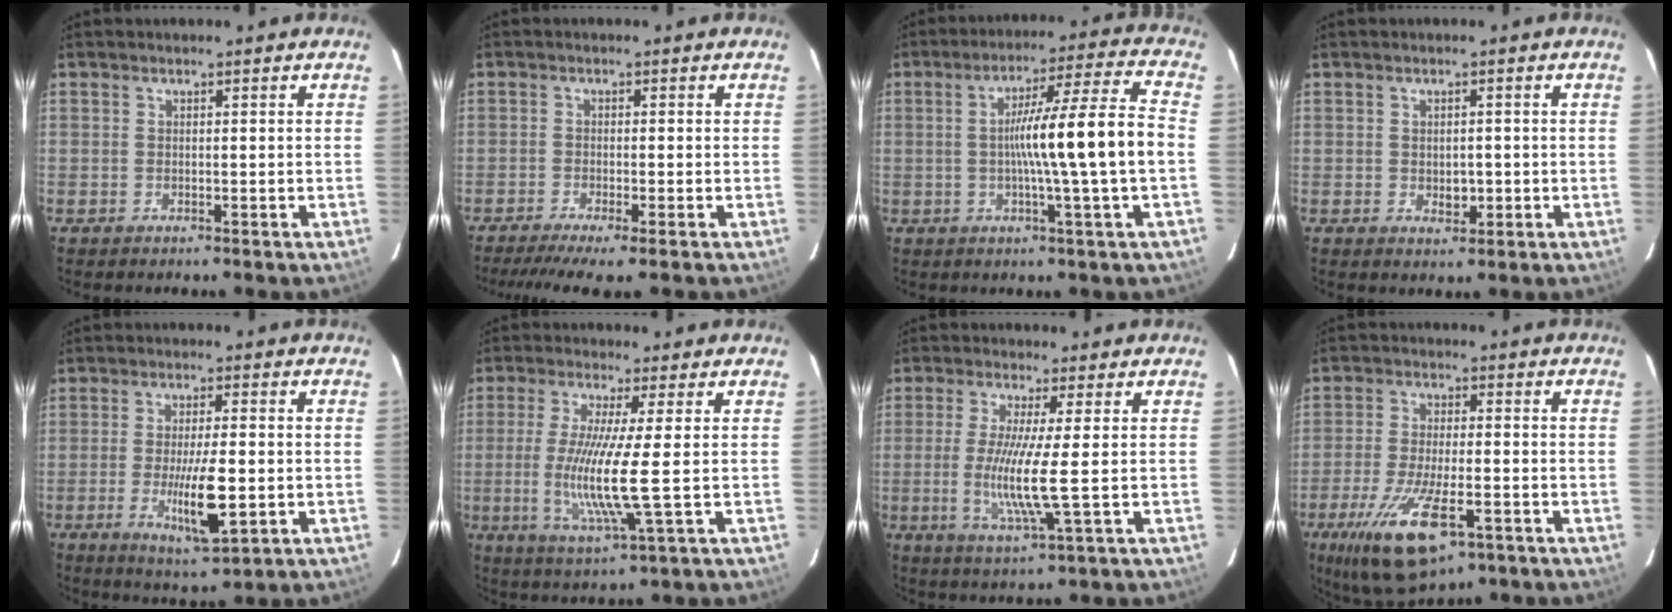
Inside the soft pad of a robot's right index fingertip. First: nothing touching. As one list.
[{"total": 6.7, "force": [-5.1, 0.1, 4.4], "torque": [-0.070, -0.012, -0.082]}, {"total": 13.2, "force": [-1.1, -1.8, 13.1], "torque": [-0.208, 0.007, -0.020]}, {"total": 2.4, "force": [-0.3, 1.5, 1.8], "torque": [-0.022, 0.000, 0.003]}, {"total": 9.0, "force": [-2.1, 1.2, 8.7], "torque": [-0.150, -0.020, -0.033]}, {"total": 10.2, "force": [-0.9, -0.6, 10.2], "torque": [-0.211, -0.029, -0.023]}, {"total": 8.3, "force": [-0.7, -0.7, 8.3], "torque": [-0.170, -0.027, -0.018]}, {"total": 12.9, "force": [-6.5, 3.6, 10.5], "torque": [-0.203, -0.027, -0.102]}]